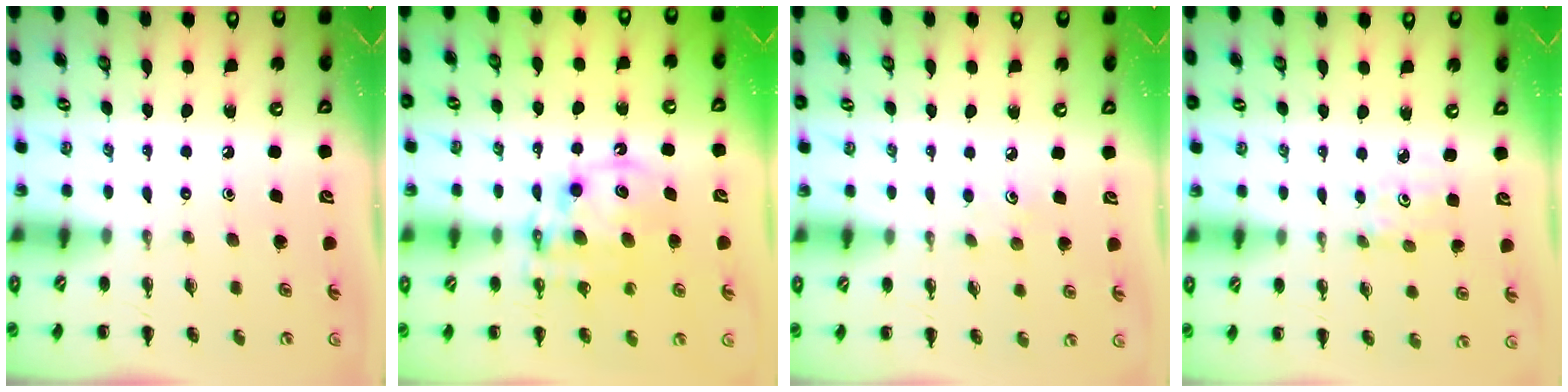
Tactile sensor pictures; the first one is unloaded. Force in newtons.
{"total": 12.2, "press": 11.8, "slide": 3.0}
{"total": 4.8, "press": 4.7, "slide": 1.2}
{"total": 1.5, "press": 1.4, "slide": 0.5}